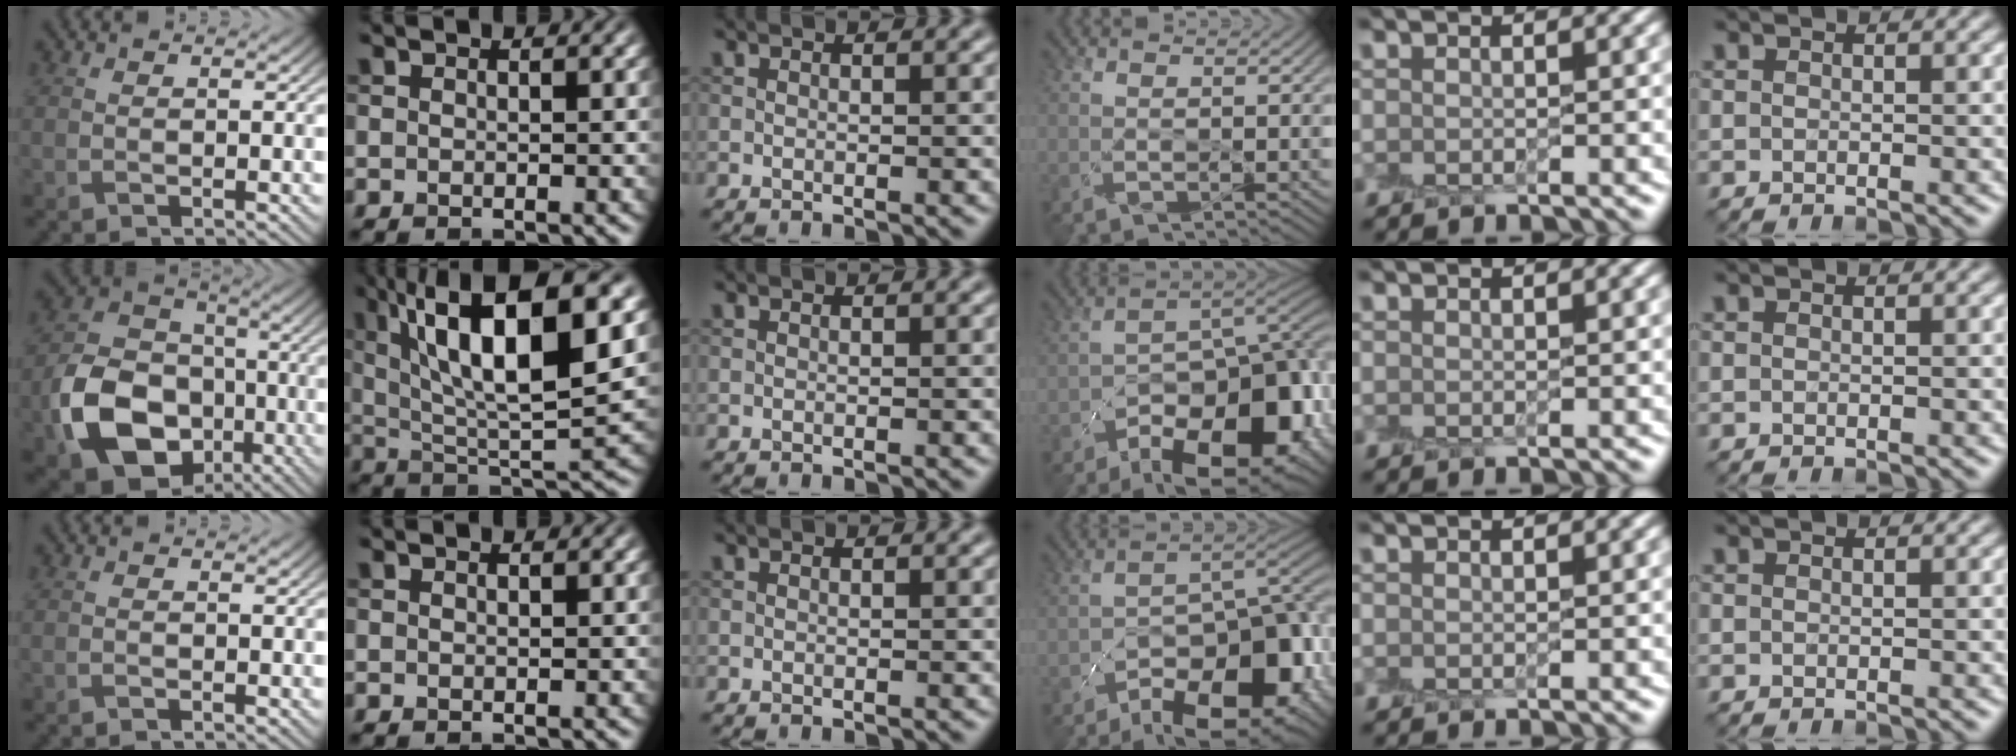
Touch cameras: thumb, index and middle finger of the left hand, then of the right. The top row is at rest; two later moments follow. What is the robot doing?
{"motion": "peel", "object": "plastic screen protector"}